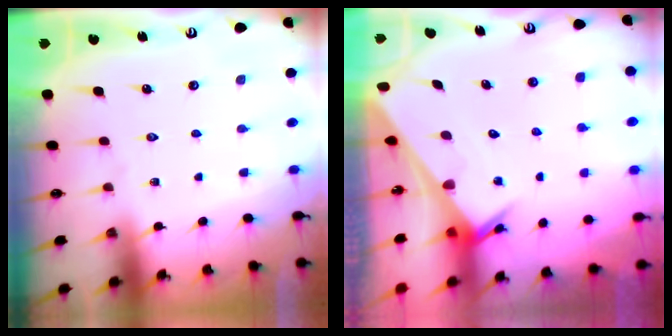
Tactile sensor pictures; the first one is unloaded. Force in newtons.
{"total": 3.0, "press": 3.0, "slide": 0.3}